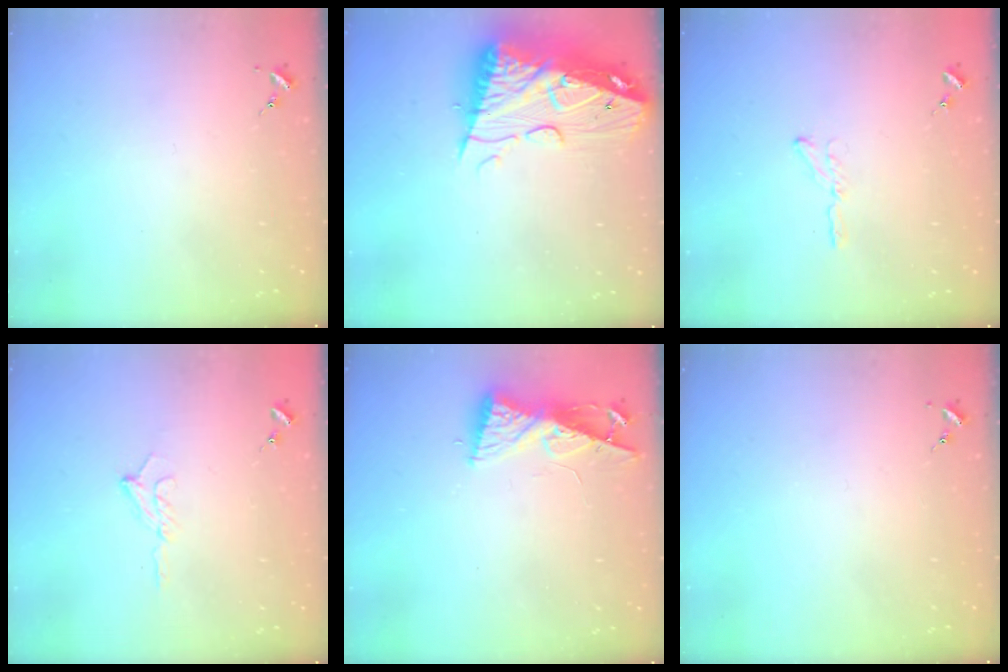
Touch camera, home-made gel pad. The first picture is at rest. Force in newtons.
{"total": 18.4, "press": 18.3, "slide": 1.5}
{"total": 4.1, "press": 4.1, "slide": 0.5}
{"total": 6.5, "press": 6.5, "slide": 0.8}
{"total": 8.4, "press": 8.4, "slide": 0.8}
{"total": 0.0}